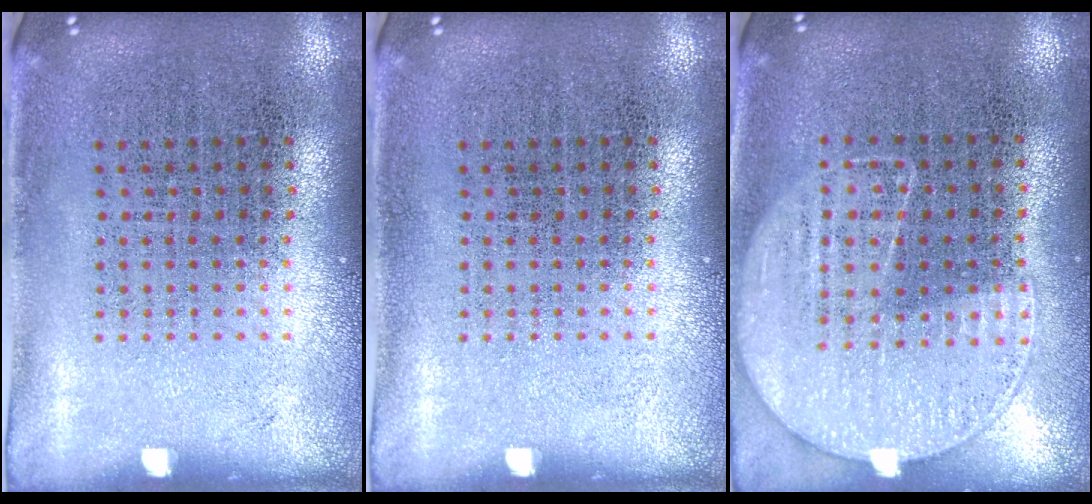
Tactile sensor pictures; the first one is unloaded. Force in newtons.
{"total": 0.0}
{"total": 1.2, "press": 1.0, "slide": 0.6}